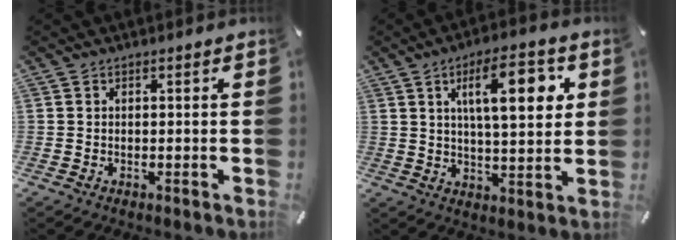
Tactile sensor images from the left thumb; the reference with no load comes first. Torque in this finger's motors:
{"motor_torque": [1.95, 1.95, 1.08, -0.67, 0.38]}